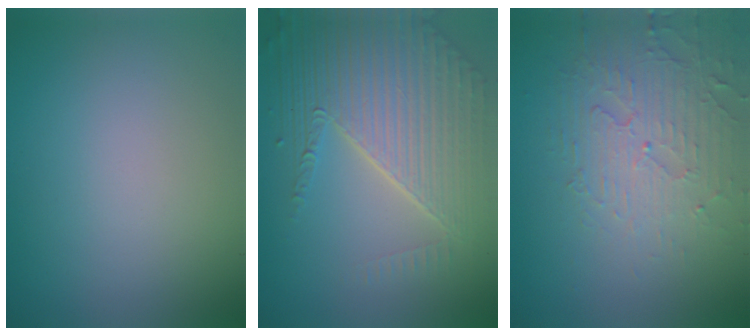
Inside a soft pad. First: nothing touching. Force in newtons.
{"total": 8.4, "press": 5.6, "slide": 6.3}
{"total": 3.9, "press": 3.7, "slide": 1.1}